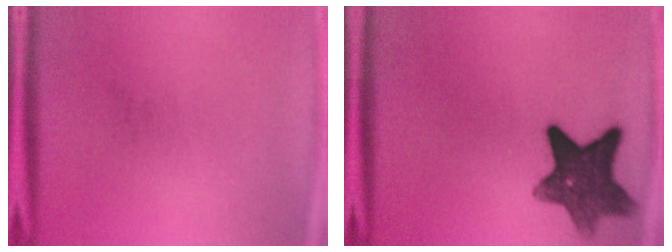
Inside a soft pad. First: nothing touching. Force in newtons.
{"total": 10.1}